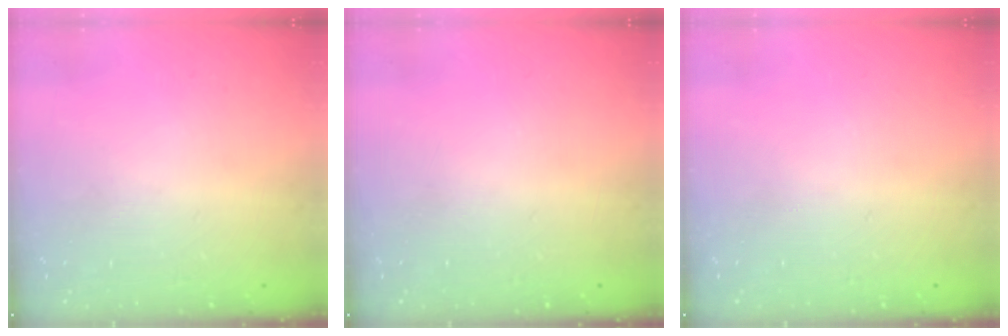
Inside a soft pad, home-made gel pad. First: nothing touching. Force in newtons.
{"total": 0.0}
{"total": 0.0}